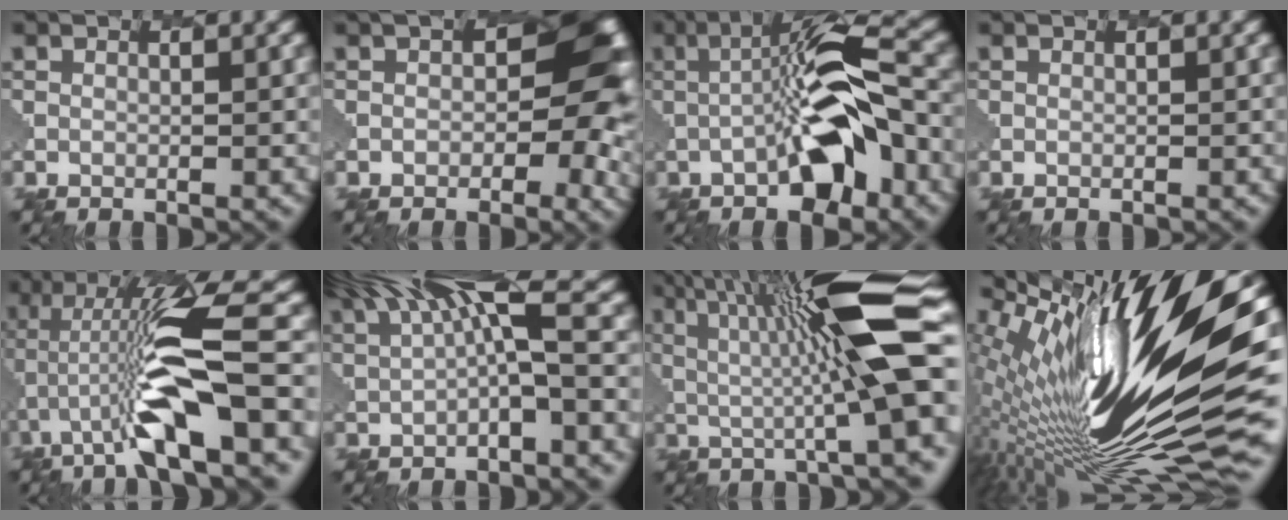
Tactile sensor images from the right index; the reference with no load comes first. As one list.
[{"total": 4.6, "force": [0.8, 3.2, 3.2], "torque": [-0.052, 0.012, -0.022]}, {"total": 8.1, "force": [-2.5, 2.3, 7.4], "torque": [-0.150, 0.012, -0.070]}, {"total": 0.0}, {"total": 7.3, "force": [-1.9, 1.0, 7.0], "torque": [-0.171, 0.026, -0.061]}, {"total": 8.7, "force": [4.3, 2.0, 7.3], "torque": [-0.138, 0.026, 0.053]}, {"total": 10.7, "force": [2.3, 0.8, 10.4], "torque": [-0.182, 0.022, 0.010]}, {"total": 14.0, "force": [3.0, 3.0, 13.3], "torque": [-0.286, -0.013, 0.035]}]